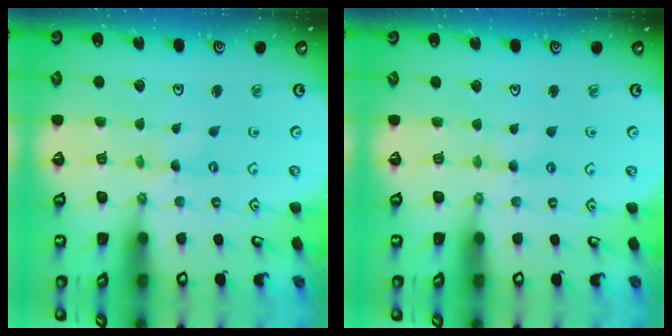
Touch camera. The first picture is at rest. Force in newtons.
{"total": 2.3, "press": 2.3, "slide": 0.4}